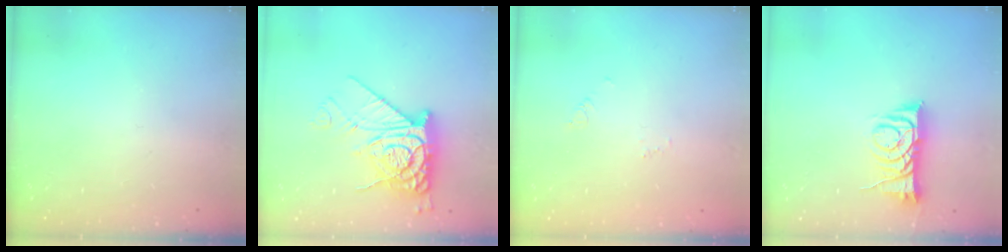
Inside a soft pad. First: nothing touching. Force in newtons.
{"total": 12.6, "press": 12.5, "slide": 1.4}
{"total": 2.7, "press": 2.7, "slide": 0.2}
{"total": 8.3, "press": 8.3, "slide": 0.6}